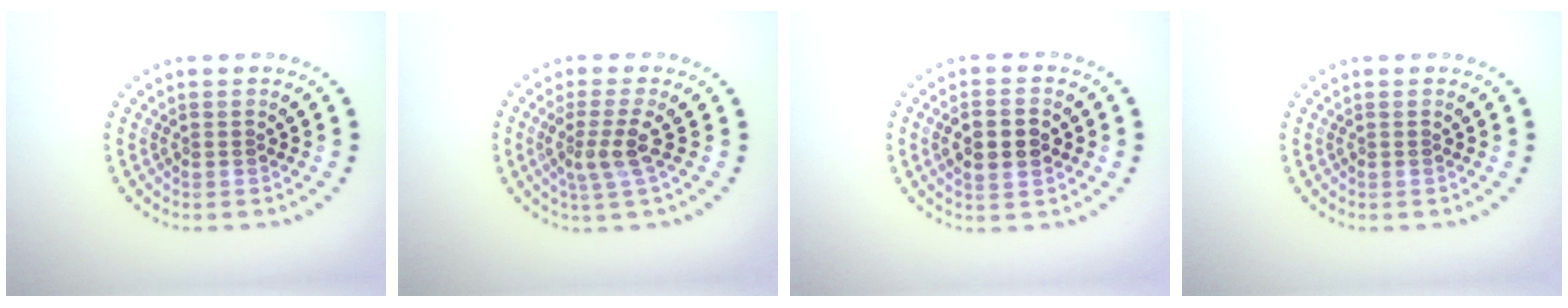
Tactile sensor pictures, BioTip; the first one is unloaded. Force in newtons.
{"total": 2.7, "press": 2.0, "slide": 1.8}
{"total": 3.2, "press": 3.2, "slide": 0.3}
{"total": 0.0}